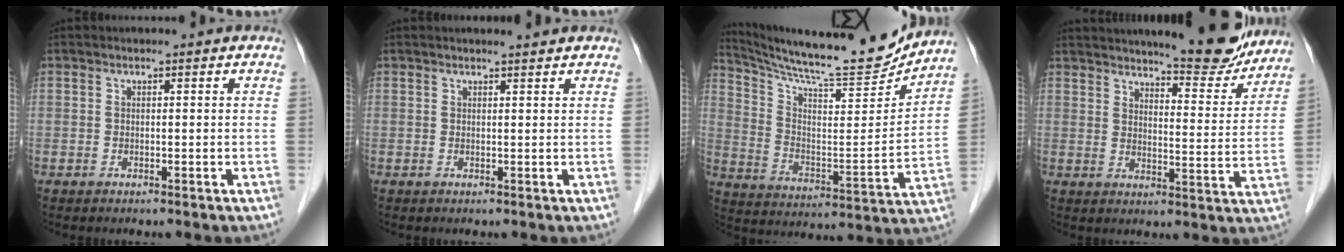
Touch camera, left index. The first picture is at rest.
{"total": 1.7, "force": [1.6, -0.2, 0.5], "torque": [-0.009, 0.003, 0.024]}
{"total": 18.9, "force": [18.0, 0.5, 5.7], "torque": [-0.114, -0.052, 0.277]}
{"total": 13.2, "force": [12.1, 1.6, 5.0], "torque": [-0.065, -0.023, 0.156]}